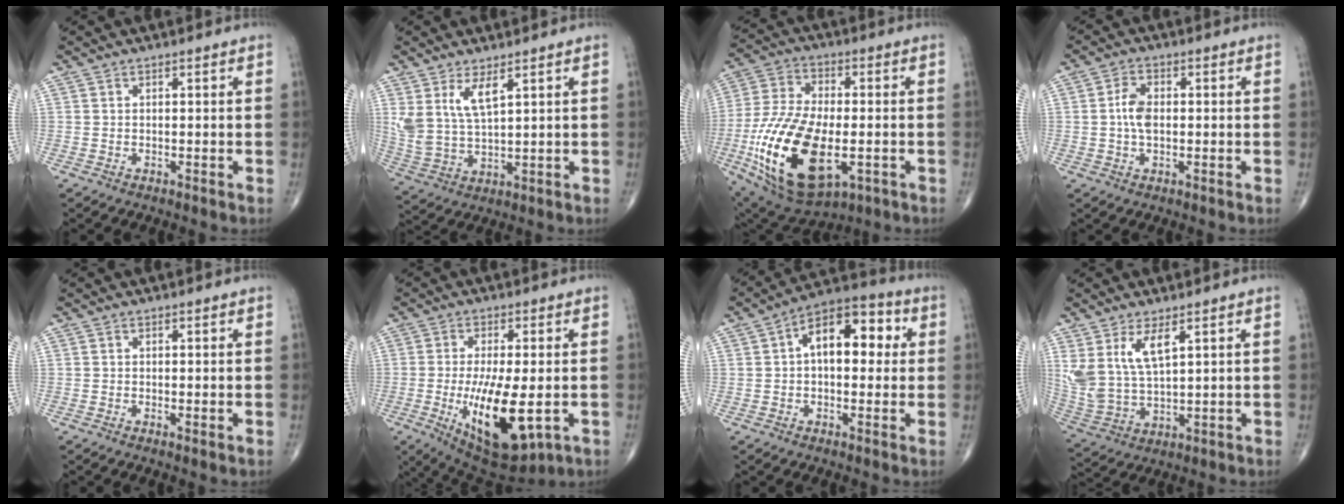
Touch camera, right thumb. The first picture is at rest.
{"total": 7.7, "force": [3.8, 2.8, 6.0], "torque": [-0.128, -0.022, 0.088]}
{"total": 23.6, "force": [-5.7, 11.8, 19.6], "torque": [-0.399, -0.004, -0.084]}
{"total": 4.6, "force": [0.0, 2.7, 3.7], "torque": [-0.075, 0.007, -0.004]}
{"total": 0.8, "force": [-0.1, 0.2, 0.8], "torque": [-0.018, -0.004, -0.004]}
{"total": 16.0, "force": [-3.5, 6.0, 14.5], "torque": [-0.245, -0.020, -0.039]}
{"total": 12.9, "force": [2.1, 7.2, 10.4], "torque": [-0.130, 0.032, 0.021]}
{"total": 10.1, "force": [4.7, 4.1, 8.0], "torque": [-0.167, -0.023, 0.108]}